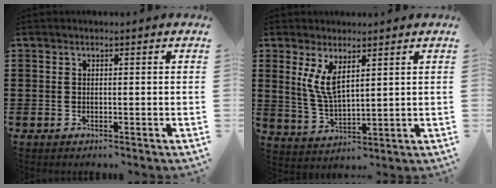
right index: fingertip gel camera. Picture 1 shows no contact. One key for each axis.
{"total": 5.9, "fx": 2.5, "fy": 2.2, "fz": 4.9, "tx": -0.124, "ty": -0.007, "tz": 0.038}